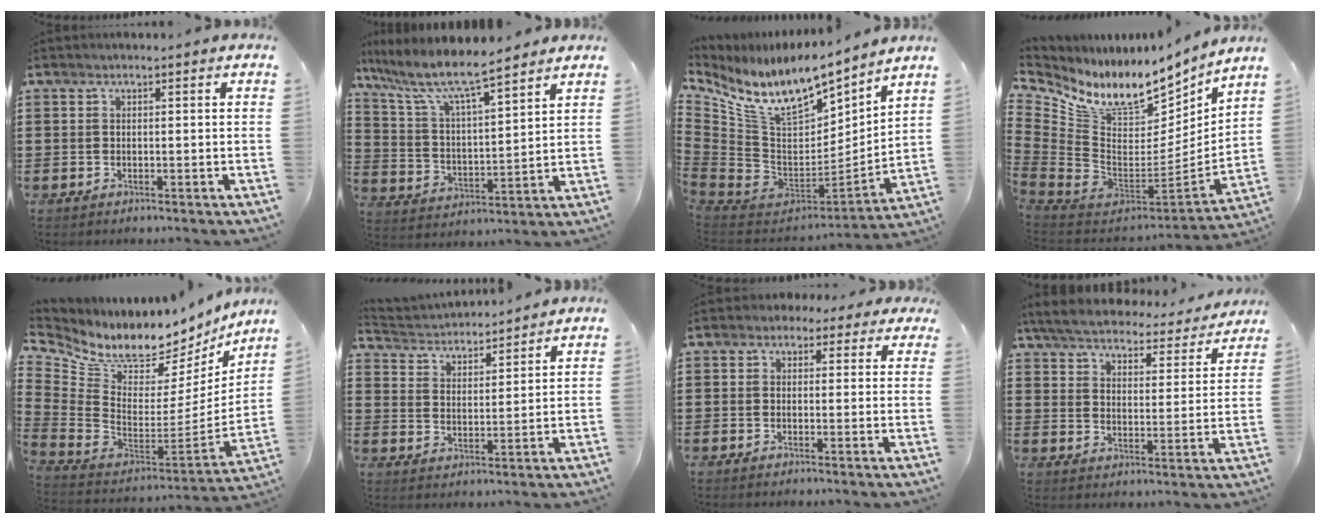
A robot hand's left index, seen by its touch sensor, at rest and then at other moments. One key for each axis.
{"total": 7.9, "fx": 6.6, "fy": 1.1, "fz": 4.1, "tx": -0.109, "ty": -0.035, "tz": 0.109}
{"total": 12.5, "fx": 9.0, "fy": 4.5, "fz": 7.4, "tx": -0.169, "ty": -0.072, "tz": 0.157}
{"total": 10.2, "fx": 7.7, "fy": 4.1, "fz": 5.3, "tx": -0.135, "ty": -0.079, "tz": 0.131}
{"total": 7.4, "fx": 6.7, "fy": 2.5, "fz": 2.1, "tx": -0.090, "ty": -0.075, "tz": 0.115}
{"total": 3.4, "fx": 3.3, "fy": 0.6, "fz": -0.2, "tx": -0.017, "ty": -0.019, "tz": 0.056}
{"total": 2.0, "fx": 1.0, "fy": 1.6, "fz": 0.6, "tx": -0.020, "ty": 0.011, "tz": 0.017}
{"total": 5.3, "fx": 5.2, "fy": 0.5, "fz": 1.2, "tx": -0.051, "ty": -0.034, "tz": 0.086}